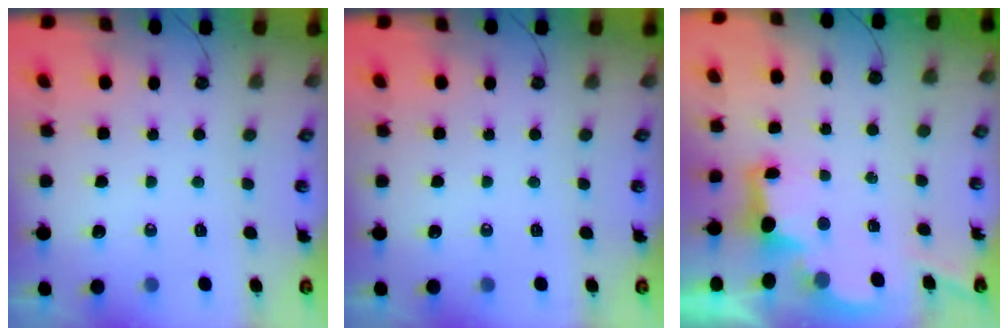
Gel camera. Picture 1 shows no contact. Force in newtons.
{"total": 0.0}
{"total": 2.8, "press": 2.7, "slide": 0.9}